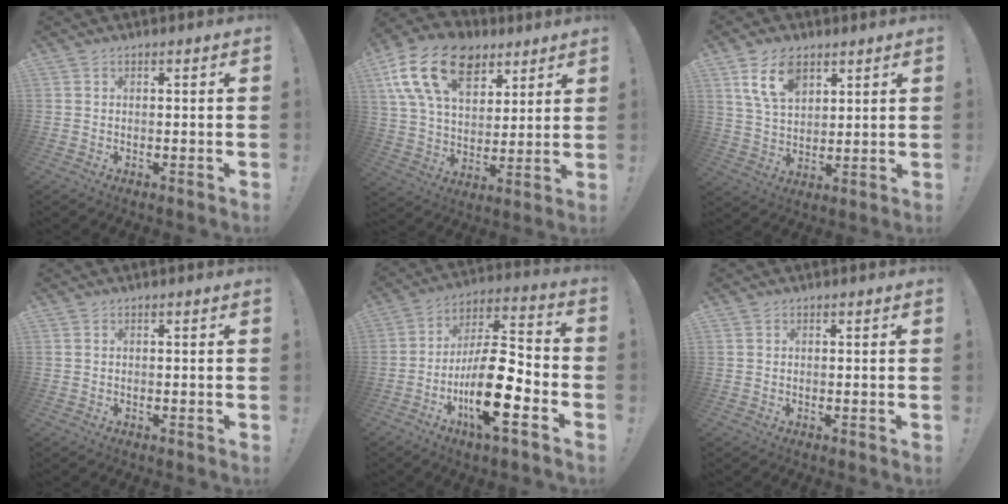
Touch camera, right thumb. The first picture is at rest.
{"total": 20.6, "force": [10.1, 13.2, 12.2], "torque": [-0.205, -0.046, 0.184]}
{"total": 11.2, "force": [6.3, 6.6, 6.5], "torque": [-0.111, -0.019, 0.120]}
{"total": 0.0}
{"total": 19.6, "force": [-7.5, 6.7, 16.9], "torque": [-0.314, 0.042, -0.118]}
{"total": 0.0}